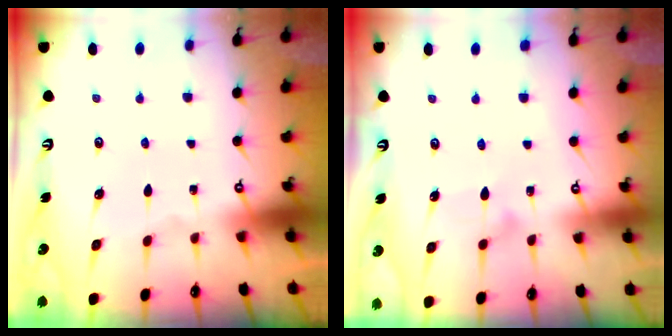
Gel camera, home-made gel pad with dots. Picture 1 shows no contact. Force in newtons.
{"total": 7.4, "press": 7.4, "slide": 0.4}